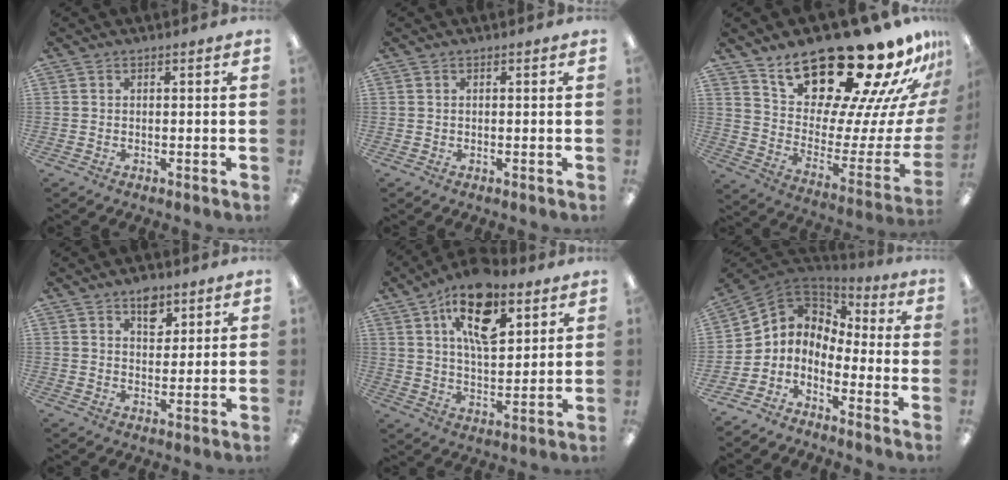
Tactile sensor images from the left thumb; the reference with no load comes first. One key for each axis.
{"total": 0.0}
{"total": 27.3, "fx": 21.0, "fy": 9.8, "fz": 14.4, "tx": -0.192, "ty": -0.162, "tz": 0.364}
{"total": 6.2, "fx": 3.8, "fy": 3.8, "fz": 3.2, "tx": -0.025, "ty": -0.016, "tz": 0.061}
{"total": 16.5, "fx": 8.8, "fy": 8.0, "fz": 11.4, "tx": -0.176, "ty": -0.026, "tz": 0.151}
{"total": 3.9, "fx": -1.1, "fy": 3.8, "fz": 0.3, "tx": -0.014, "ty": -0.007, "tz": -0.018}